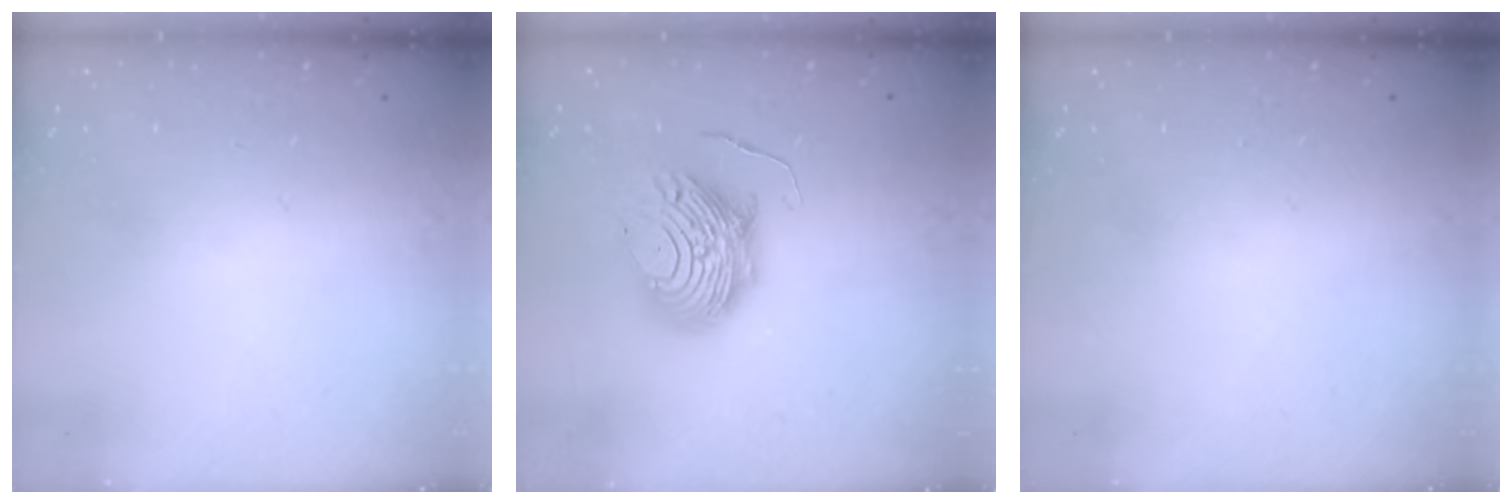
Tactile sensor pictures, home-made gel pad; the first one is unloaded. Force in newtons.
{"total": 10.5, "press": 10.4, "slide": 1.0}
{"total": 0.0}